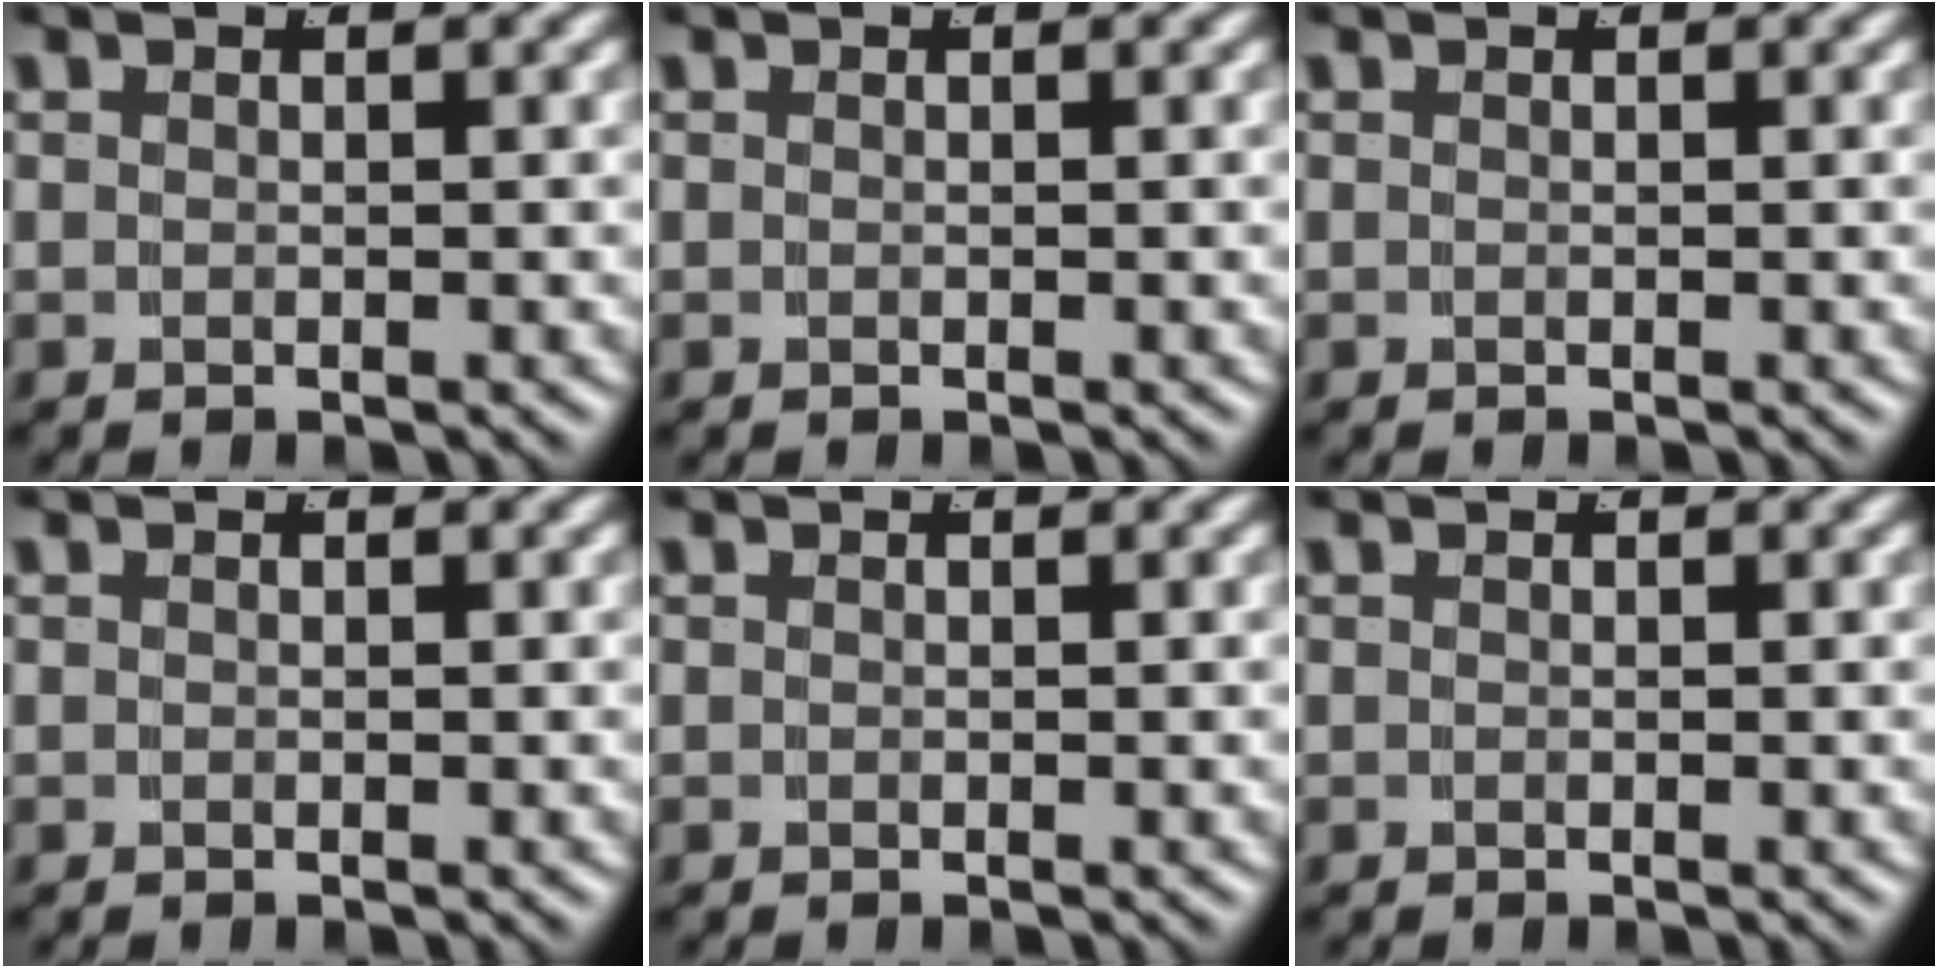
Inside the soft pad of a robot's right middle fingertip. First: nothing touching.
{"total": 0.0}
{"total": 0.0}
{"total": 0.0}
{"total": 0.0}
{"total": 0.0}